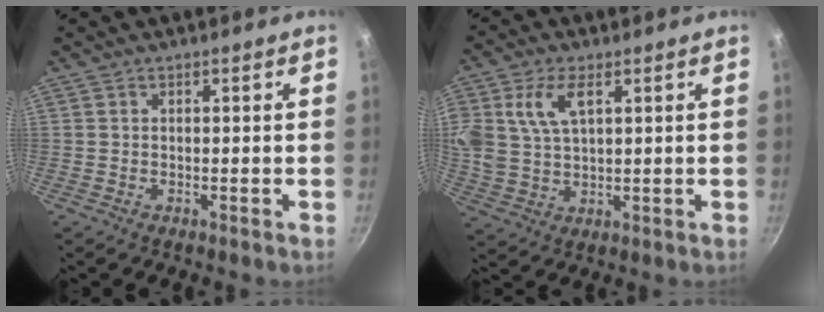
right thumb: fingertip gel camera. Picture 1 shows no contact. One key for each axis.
{"total": 10.1, "fx": 3.7, "fy": 5.8, "fz": 7.4, "tx": -0.143, "ty": 0.000, "tz": 0.073}